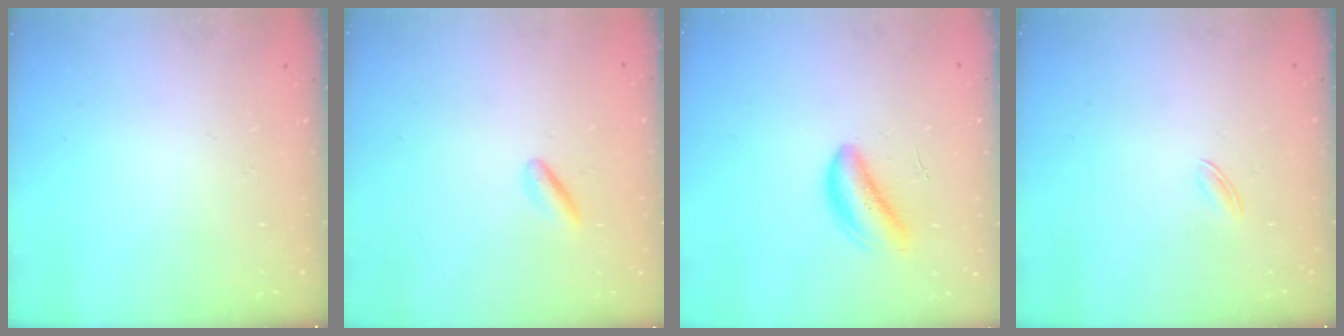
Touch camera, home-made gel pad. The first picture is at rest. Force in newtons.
{"total": 0.8, "press": 0.5, "slide": 0.6}
{"total": 4.3, "press": 4.0, "slide": 1.6}
{"total": 1.6, "press": 1.5, "slide": 0.5}